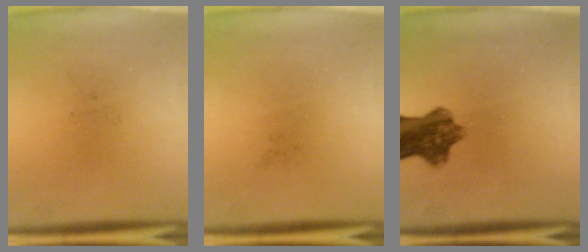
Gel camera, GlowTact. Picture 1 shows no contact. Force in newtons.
{"total": 0.0}
{"total": 8.1}